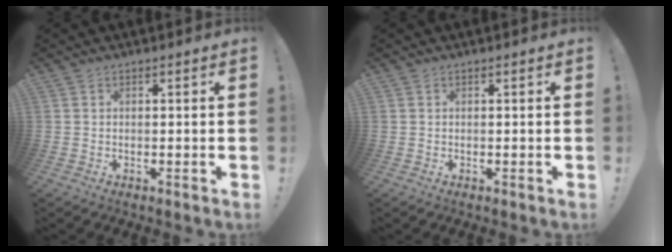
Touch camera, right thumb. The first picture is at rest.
{"total": 0.0}